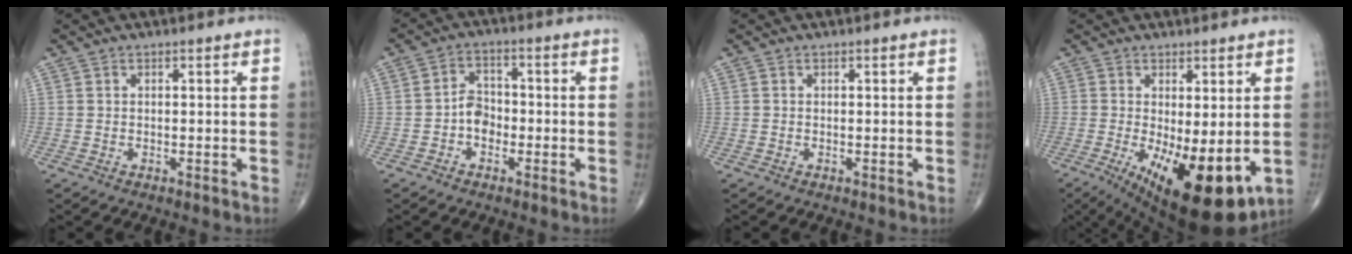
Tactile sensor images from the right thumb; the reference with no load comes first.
{"total": 4.7, "force": [-1.5, 3.5, 2.7], "torque": [-0.028, 0.022, -0.036]}
{"total": 0.0}
{"total": 15.5, "force": [-3.6, 5.8, 13.9], "torque": [-0.203, -0.031, -0.033]}